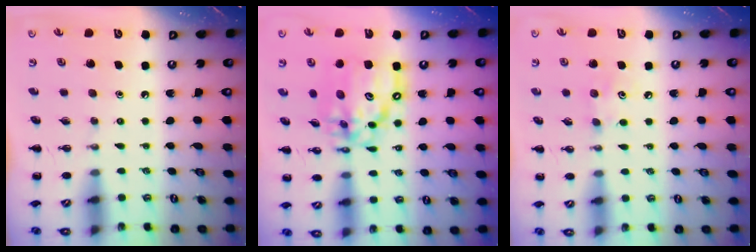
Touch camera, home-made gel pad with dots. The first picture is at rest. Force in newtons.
{"total": 15.2, "press": 14.7, "slide": 4.2}
{"total": 4.9, "press": 4.8, "slide": 1.1}